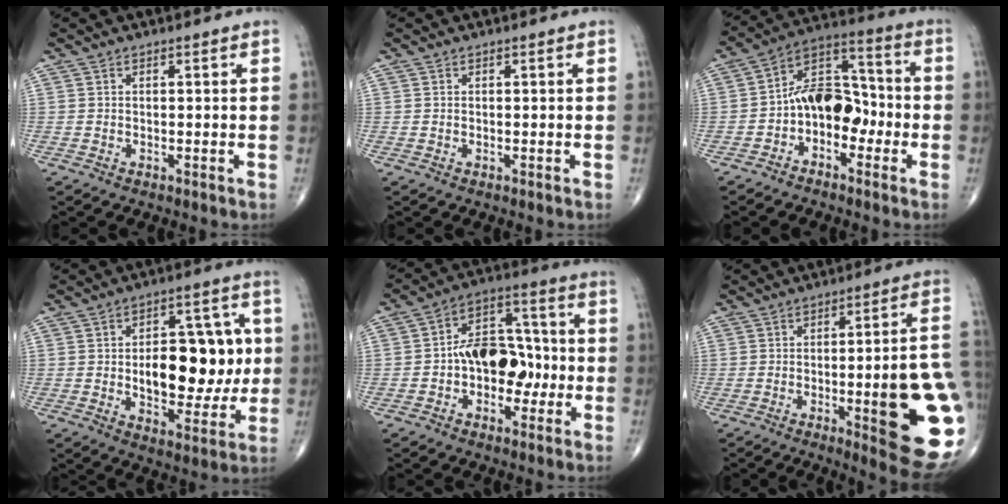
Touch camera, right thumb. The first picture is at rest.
{"total": 0.0}
{"total": 11.2, "force": [-2.9, 7.5, 7.9], "torque": [-0.092, 0.051, -0.064]}
{"total": 17.5, "force": [0.2, 9.5, 14.6], "torque": [-0.162, 0.013, 0.012]}
{"total": 12.3, "force": [-1.9, 8.4, 8.9], "torque": [-0.095, 0.048, -0.040]}
{"total": 21.0, "force": [-4.0, 4.1, 20.1], "torque": [-0.211, 0.008, -0.042]}